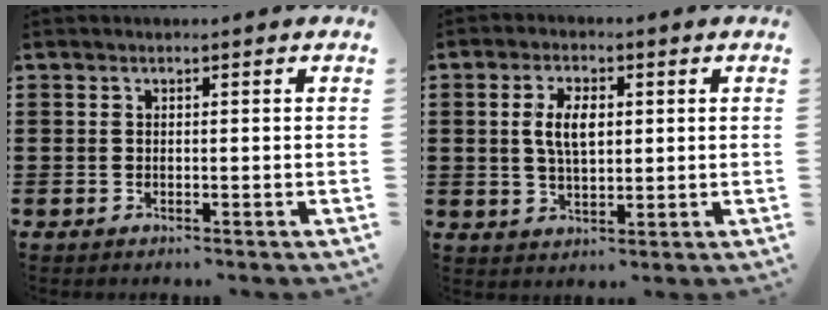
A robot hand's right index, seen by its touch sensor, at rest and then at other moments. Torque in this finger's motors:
{"motor_torque": [0.71, -0.25, 0.59, 0.12]}